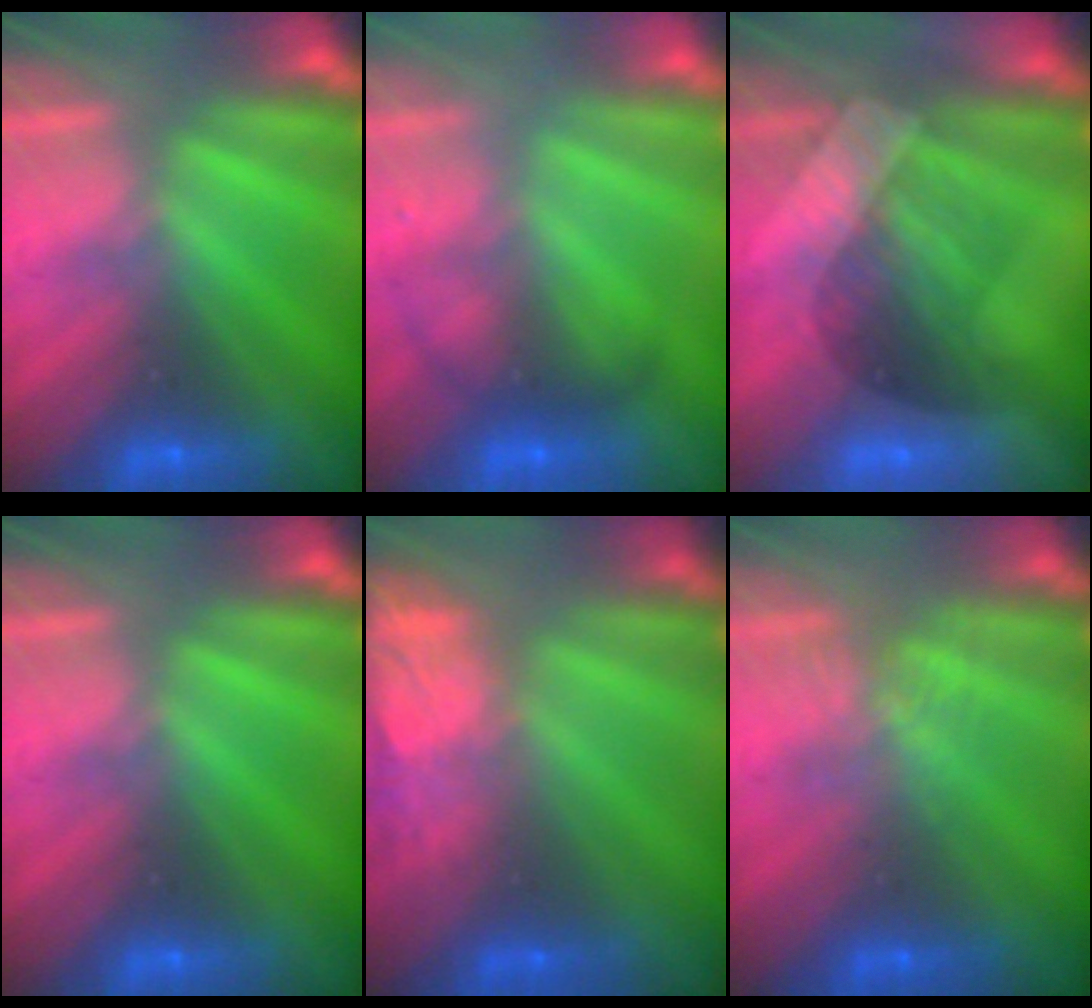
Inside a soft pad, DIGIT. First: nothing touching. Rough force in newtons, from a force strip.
{"total": 2.1}
{"total": 3.3}
{"total": 0.0}
{"total": 7.8}
{"total": 1.6}